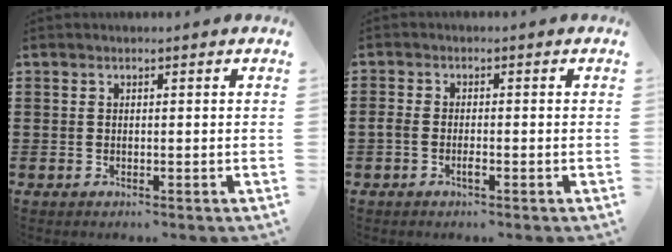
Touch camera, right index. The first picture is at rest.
{"total": 1.7, "force": [-0.9, 0.7, 1.3], "torque": [-0.032, -0.001, -0.020]}